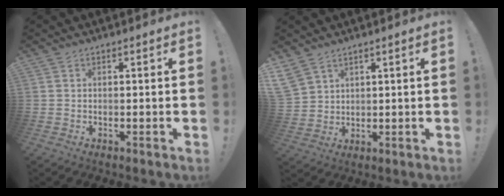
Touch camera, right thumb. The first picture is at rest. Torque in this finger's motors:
{"motor_torque": [-0.18, 1.83, 1.22, 0.75, 0.45]}